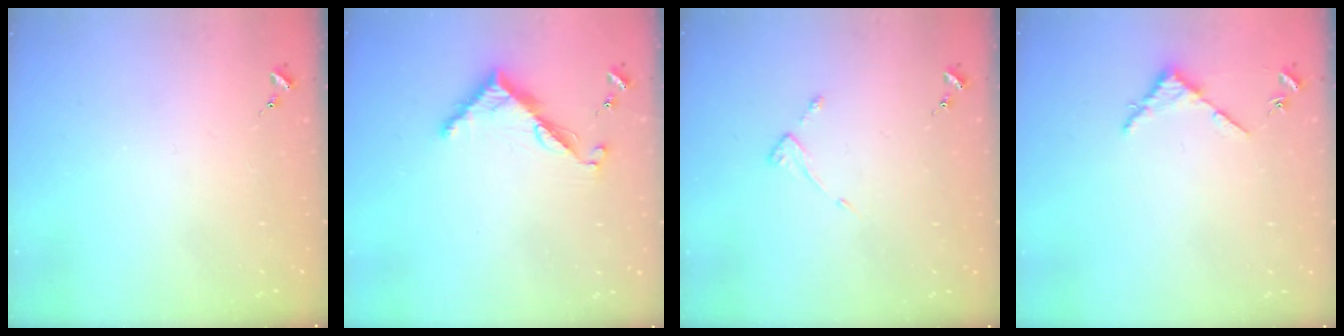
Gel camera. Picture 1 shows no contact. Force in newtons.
{"total": 7.7, "press": 7.7, "slide": 0.3}
{"total": 2.6, "press": 2.6, "slide": 0.3}
{"total": 3.4, "press": 3.4, "slide": 0.4}